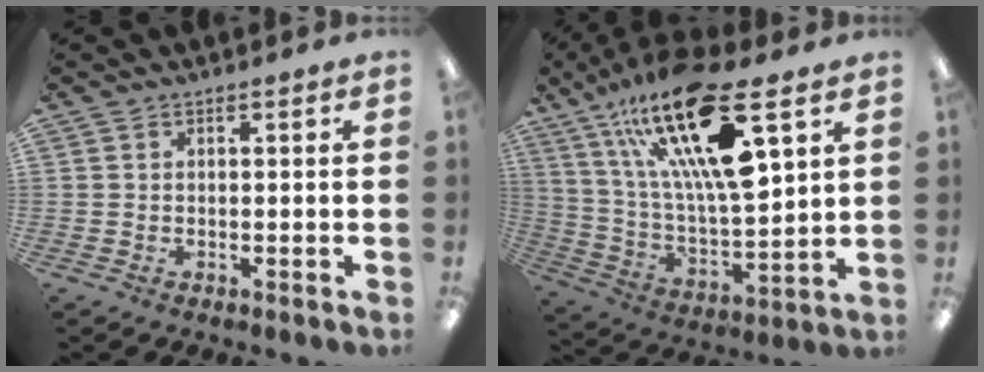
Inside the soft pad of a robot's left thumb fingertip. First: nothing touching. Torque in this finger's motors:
{"motor_torque": [1.59, 3.07, 1.39, -1.38, 0.74]}